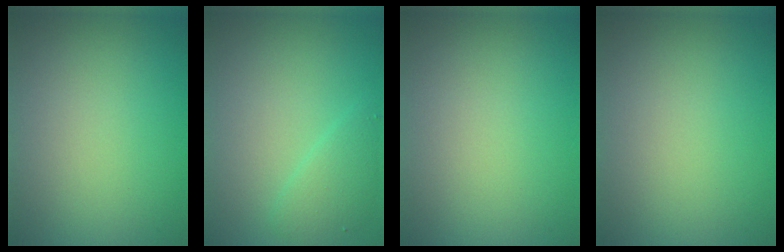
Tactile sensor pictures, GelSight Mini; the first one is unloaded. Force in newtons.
{"total": 2.0, "press": 2.0, "slide": 0.1}
{"total": 0.0}
{"total": 0.0}